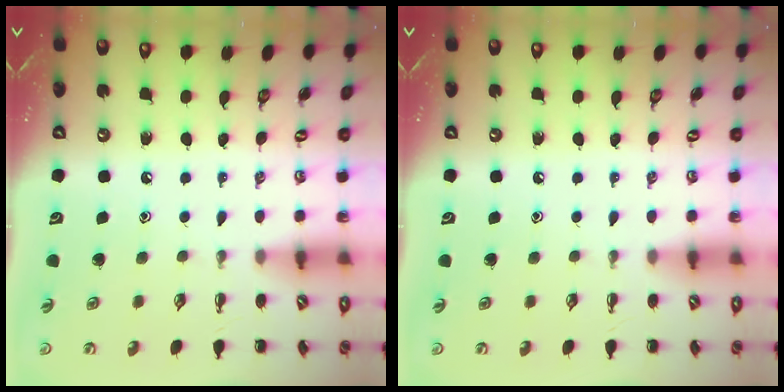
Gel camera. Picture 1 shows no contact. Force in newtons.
{"total": 0.0}